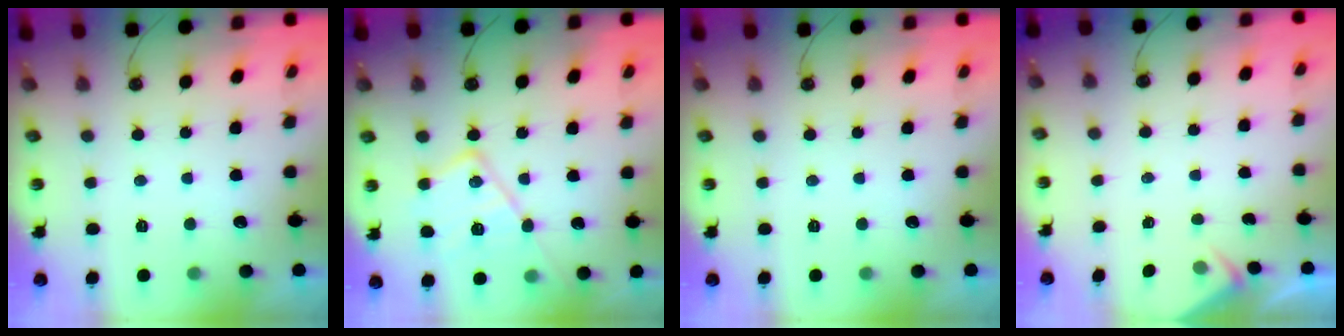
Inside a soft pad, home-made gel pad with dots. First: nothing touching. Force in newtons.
{"total": 16.0, "press": 16.0, "slide": 1.3}
{"total": 0.0}
{"total": 2.2, "press": 2.1, "slide": 0.4}